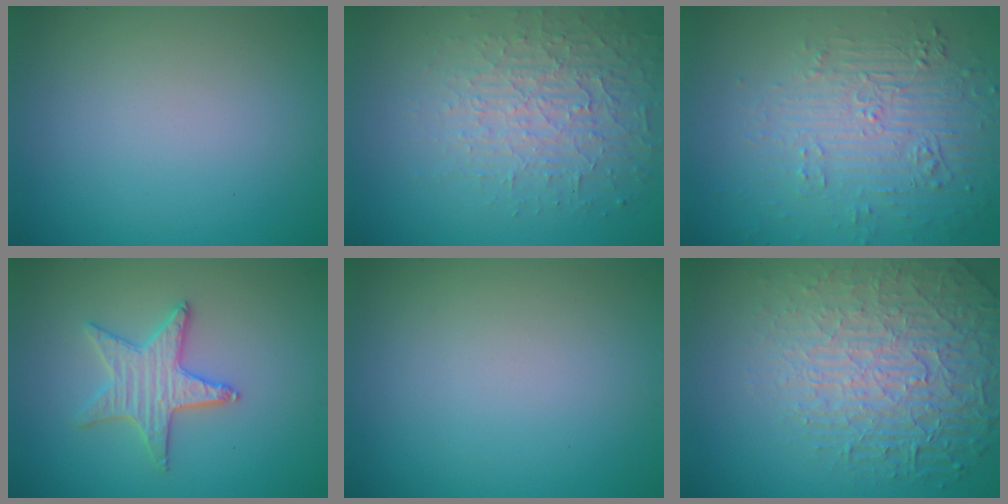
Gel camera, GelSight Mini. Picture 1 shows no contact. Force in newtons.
{"total": 3.7, "press": 3.4, "slide": 1.5}
{"total": 6.0, "press": 3.6, "slide": 4.8}
{"total": 3.2, "press": 3.1, "slide": 0.6}
{"total": 0.0}
{"total": 7.8, "press": 5.5, "slide": 5.5}